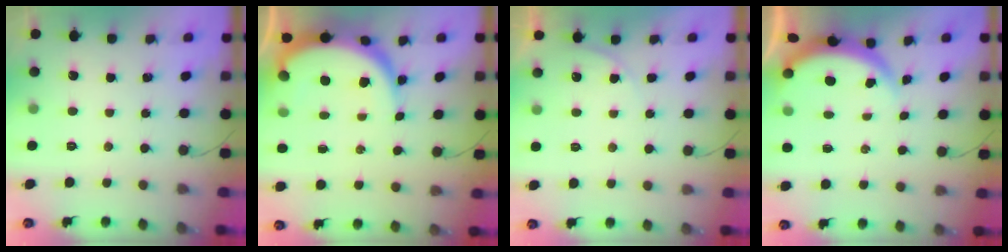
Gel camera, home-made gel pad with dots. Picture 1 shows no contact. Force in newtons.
{"total": 10.3, "press": 10.3, "slide": 0.9}
{"total": 3.8, "press": 3.8, "slide": 0.3}
{"total": 3.8, "press": 3.7, "slide": 0.6}